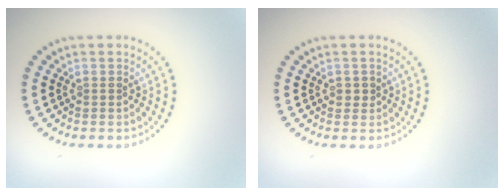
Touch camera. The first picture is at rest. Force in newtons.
{"total": 0.9, "press": 0.9, "slide": 0.2}